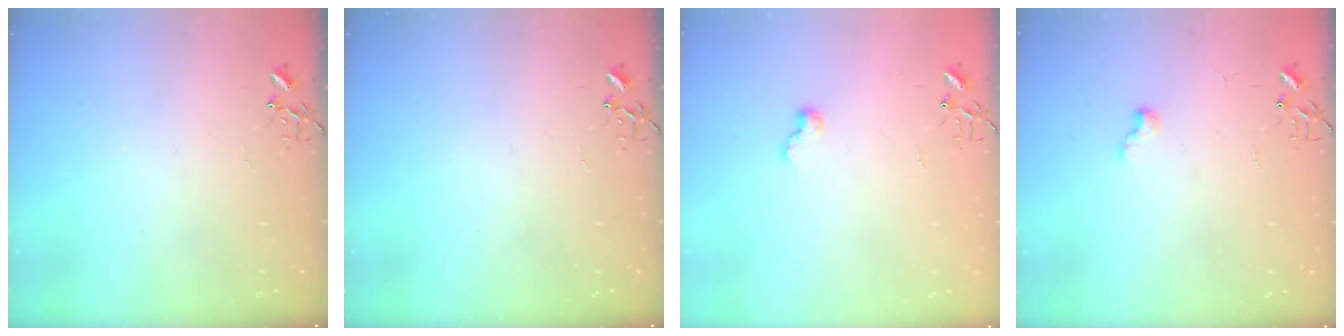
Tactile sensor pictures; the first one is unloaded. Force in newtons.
{"total": 0.0}
{"total": 6.1, "press": 6.0, "slide": 0.7}
{"total": 5.1, "press": 5.0, "slide": 0.6}